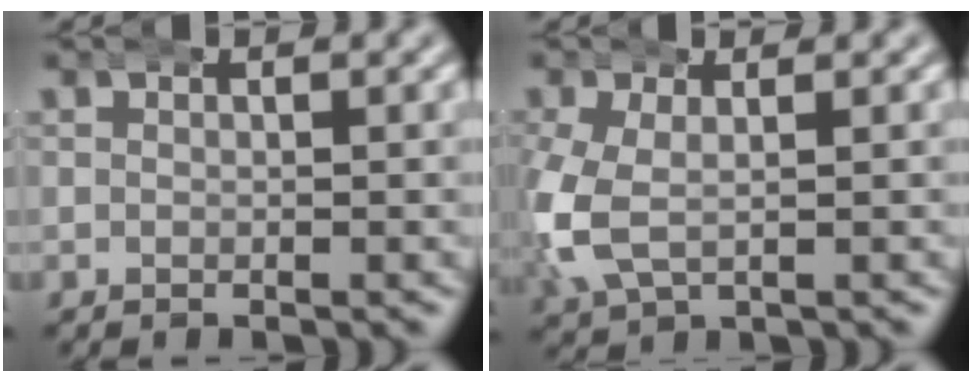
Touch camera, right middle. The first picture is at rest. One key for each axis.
{"total": 4.6, "fx": -0.6, "fy": 3.4, "fz": 3.0, "tx": -0.104, "ty": -0.012, "tz": 0.002}